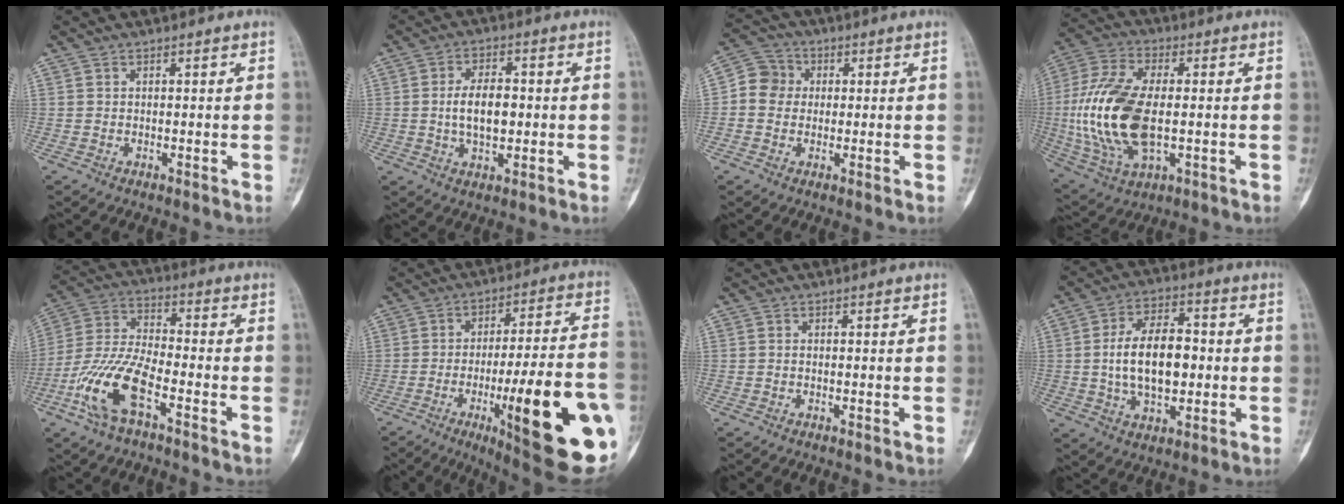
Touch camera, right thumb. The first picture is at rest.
{"total": 7.7, "force": [-0.1, 4.3, 6.4], "torque": [-0.104, 0.004, -0.002]}
{"total": 6.7, "force": [0.3, 6.2, 2.4], "torque": [-0.022, 0.017, -0.009]}
{"total": 20.1, "force": [-1.3, 10.3, 17.2], "torque": [-0.372, -0.002, -0.017]}
{"total": 13.3, "force": [-6.1, 4.9, 10.8], "torque": [-0.231, 0.030, -0.121]}
{"total": 26.5, "force": [-8.3, 5.4, 24.5], "torque": [-0.301, 0.004, -0.109]}
{"total": 0.0}
{"total": 14.0, "force": [-0.2, 8.0, 11.5], "torque": [-0.183, 0.016, -0.004]}